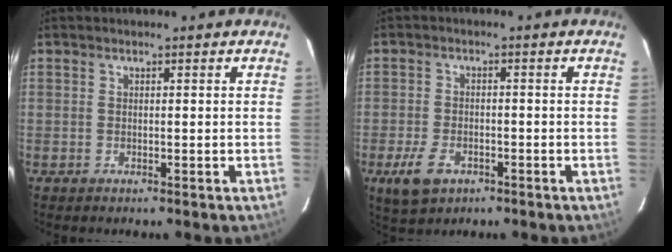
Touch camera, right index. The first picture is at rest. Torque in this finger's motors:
{"motor_torque": [-0.24, -0.43, -0.13, -0.05]}